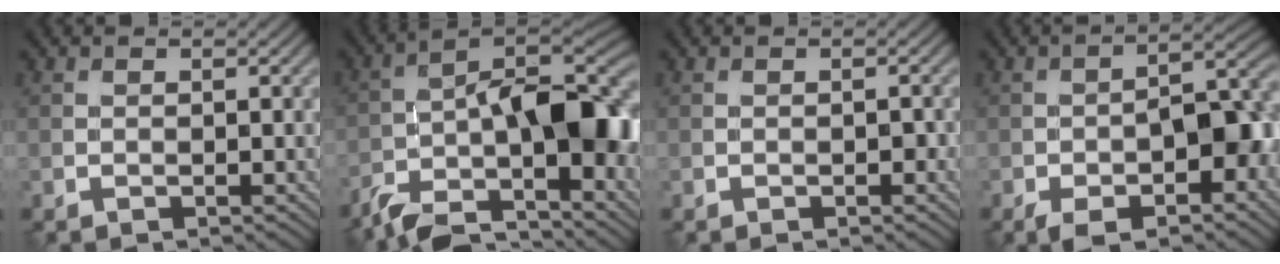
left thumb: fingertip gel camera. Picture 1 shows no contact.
{"total": 13.9, "force": [-7.6, 4.4, 10.8], "torque": [-0.177, -0.011, -0.141]}
{"total": 1.0, "force": [-0.4, 0.4, 0.9], "torque": [-0.012, 0.001, -0.005]}
{"total": 11.6, "force": [-4.5, 5.1, 9.3], "torque": [-0.139, -0.007, -0.073]}